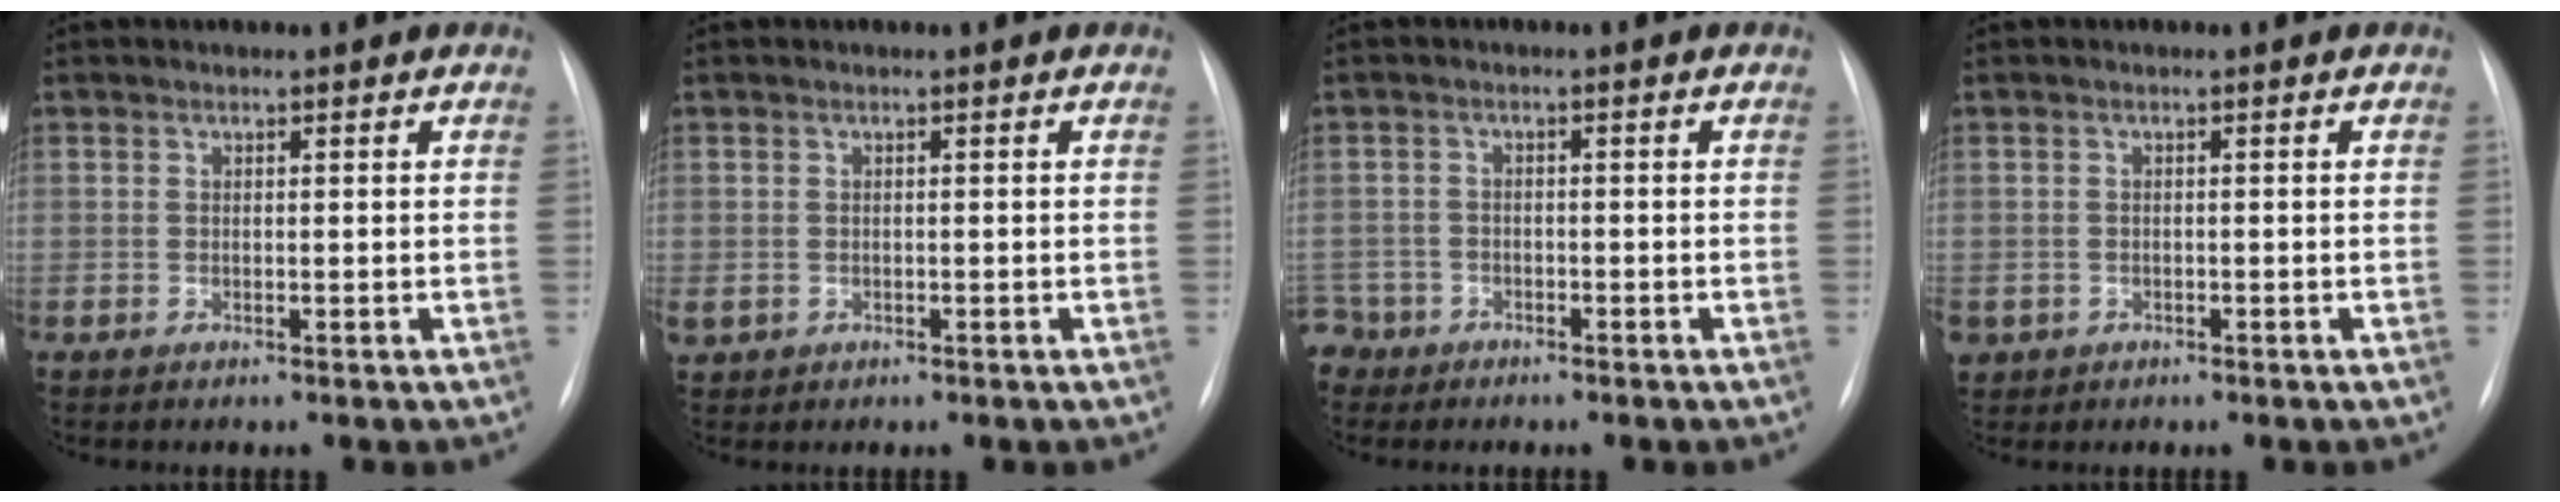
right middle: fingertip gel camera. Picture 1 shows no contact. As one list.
[{"total": 1.9, "force": [-0.4, 1.6, 0.8], "torque": [-0.018, 0.007, 0.006]}, {"total": 4.3, "force": [-3.1, 2.9, -0.6], "torque": [0.014, 0.006, -0.061]}, {"total": 2.5, "force": [-1.1, 2.2, 0.5], "torque": [-0.006, 0.002, -0.013]}]